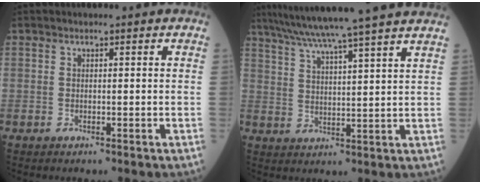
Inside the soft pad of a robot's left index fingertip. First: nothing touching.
{"total": 18.9, "force": [16.3, -1.9, 9.4], "torque": [-0.164, -0.001, 0.223]}